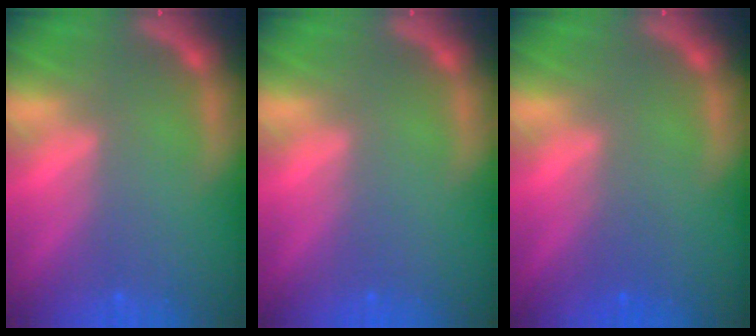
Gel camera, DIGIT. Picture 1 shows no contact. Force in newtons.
{"total": 0.0}
{"total": 1.4}